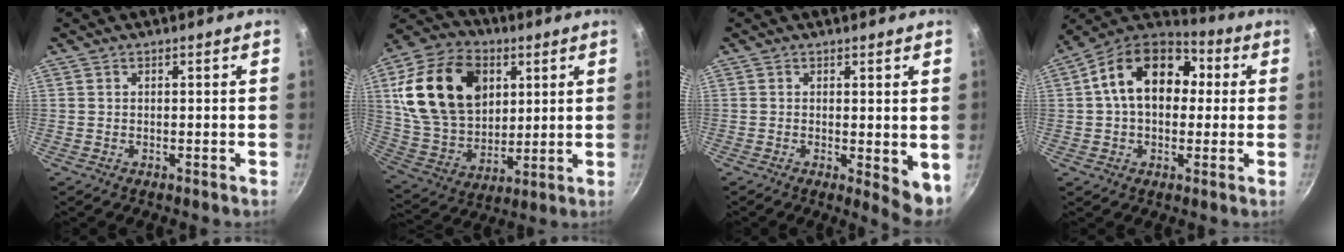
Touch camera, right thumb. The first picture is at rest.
{"total": 23.2, "force": [6.8, 16.4, 15.0], "torque": [-0.250, -0.011, 0.127]}
{"total": 5.3, "force": [-0.1, 2.0, 4.9], "torque": [-0.061, -0.013, 0.002]}
{"total": 17.4, "force": [2.7, 12.2, 12.1], "torque": [-0.167, 0.034, 0.025]}